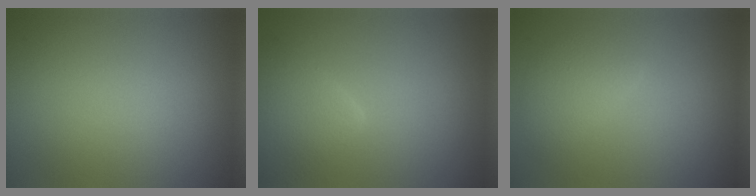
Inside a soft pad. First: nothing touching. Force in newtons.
{"total": 3.4, "press": 3.4, "slide": 0.1}
{"total": 2.2, "press": 2.1, "slide": 0.1}